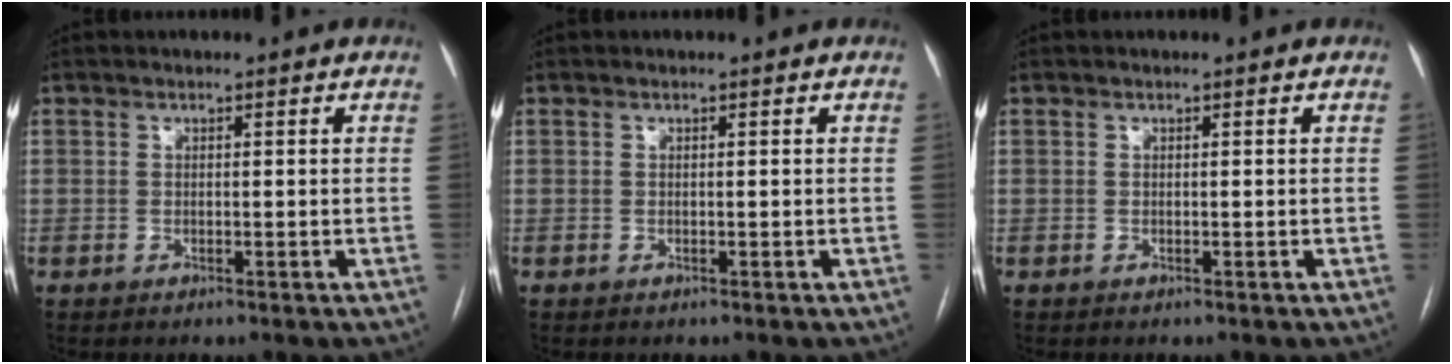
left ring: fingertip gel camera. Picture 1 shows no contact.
{"total": 0.0}
{"total": 0.0}